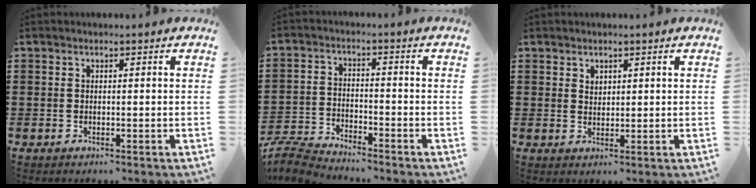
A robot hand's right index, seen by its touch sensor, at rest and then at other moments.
{"total": 4.7, "force": [-4.6, 0.3, 0.6], "torque": [-0.042, -0.008, -0.101]}
{"total": 1.5, "force": [1.2, 0.9, 0.3], "torque": [-0.007, 0.004, 0.023]}